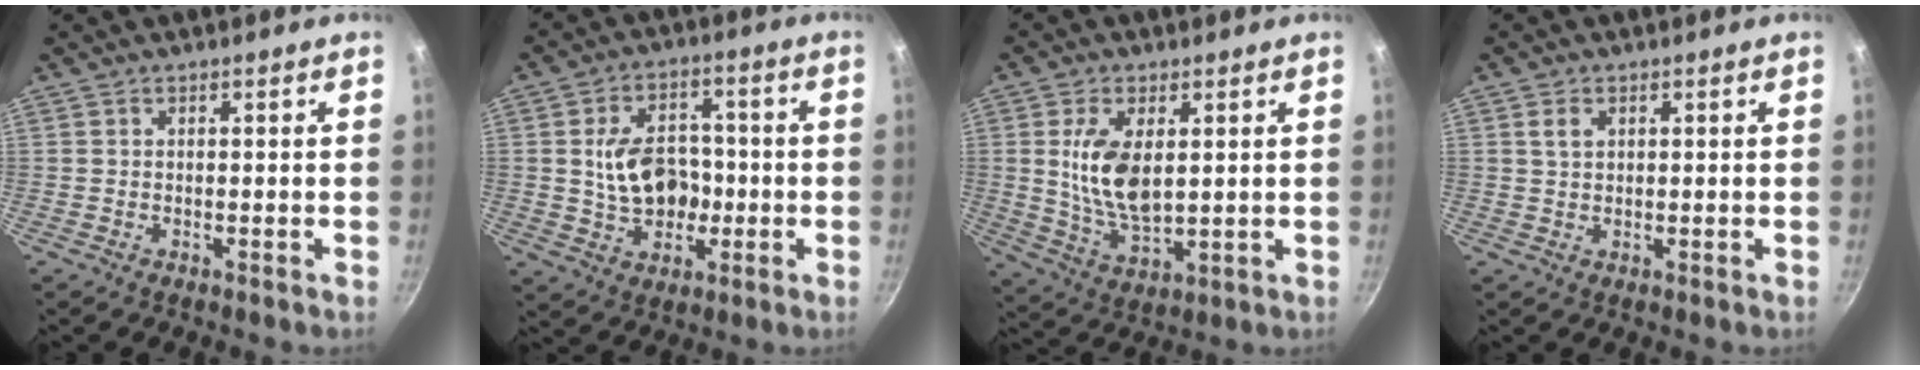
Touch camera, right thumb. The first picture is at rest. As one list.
[{"total": 11.6, "force": [-0.5, 8.5, 7.8], "torque": [-0.102, 0.016, -0.003]}, {"total": 11.2, "force": [2.1, 5.8, 9.4], "torque": [-0.174, -0.019, 0.049]}, {"total": 2.4, "force": [0.9, 1.7, 1.4], "torque": [-0.019, 0.000, 0.017]}]